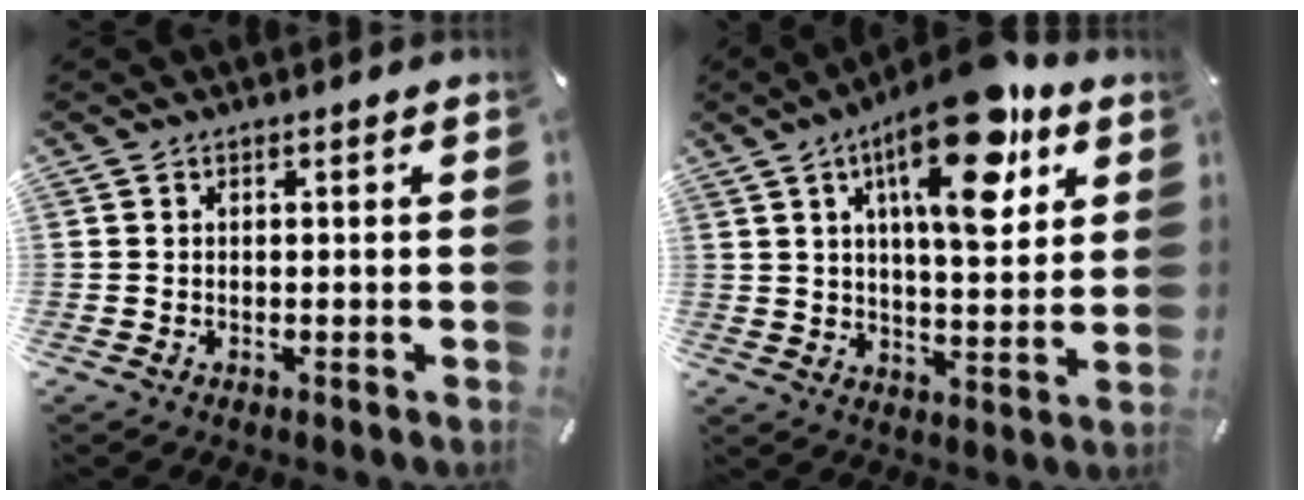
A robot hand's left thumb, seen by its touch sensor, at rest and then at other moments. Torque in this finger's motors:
{"motor_torque": [2.16, 2.29, 1.51, -1.26, 0.36]}